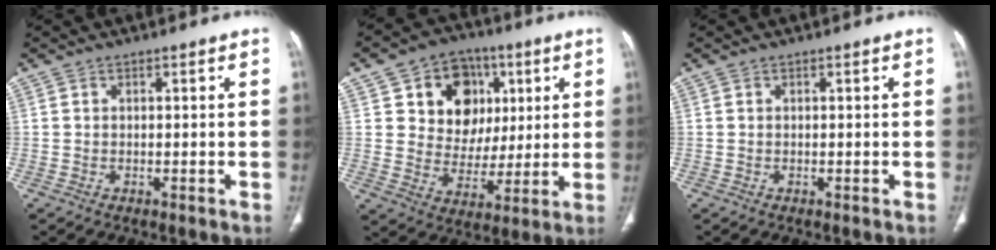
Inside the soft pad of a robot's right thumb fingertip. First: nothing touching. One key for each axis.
{"total": 15.2, "fx": 5.2, "fy": 12.5, "fz": 6.9, "tx": -0.057, "ty": -0.007, "tz": 0.091}
{"total": 0.0}